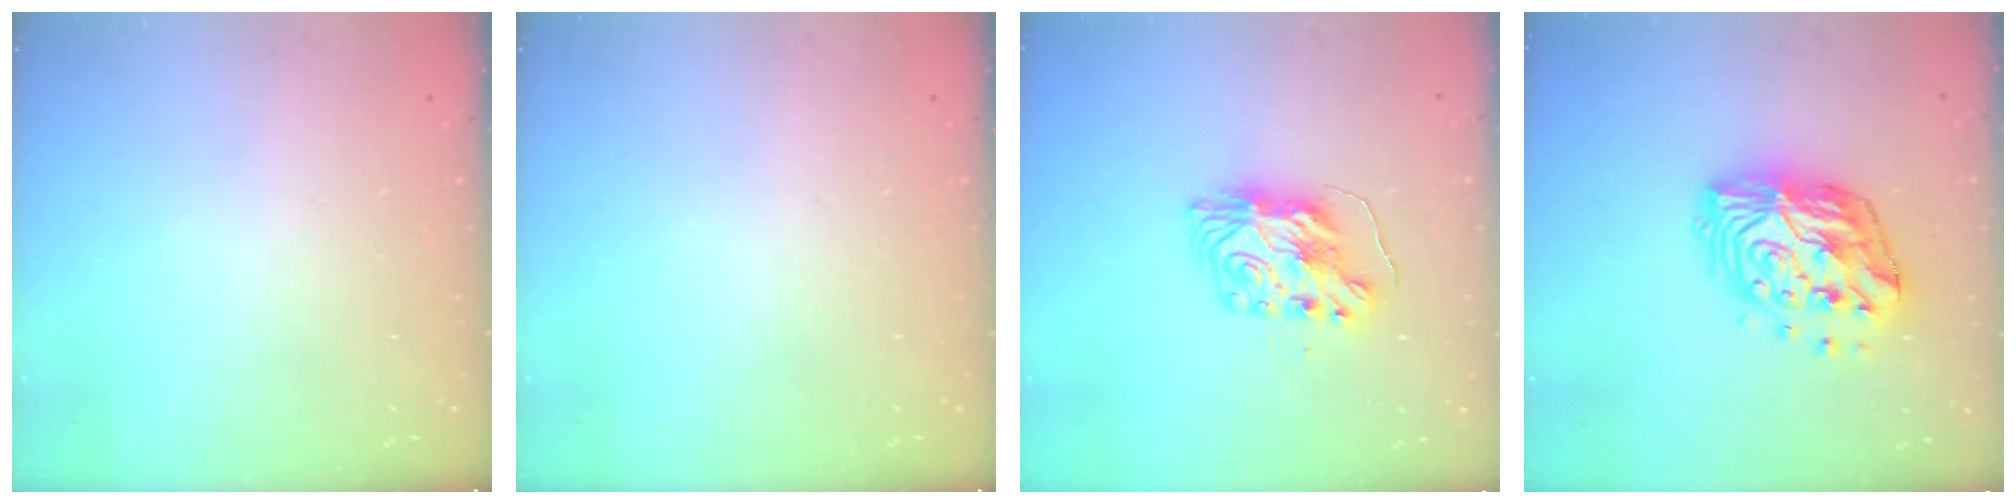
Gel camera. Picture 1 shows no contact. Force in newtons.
{"total": 0.0}
{"total": 9.0, "press": 9.0, "slide": 0.6}
{"total": 15.0, "press": 15.0, "slide": 1.5}